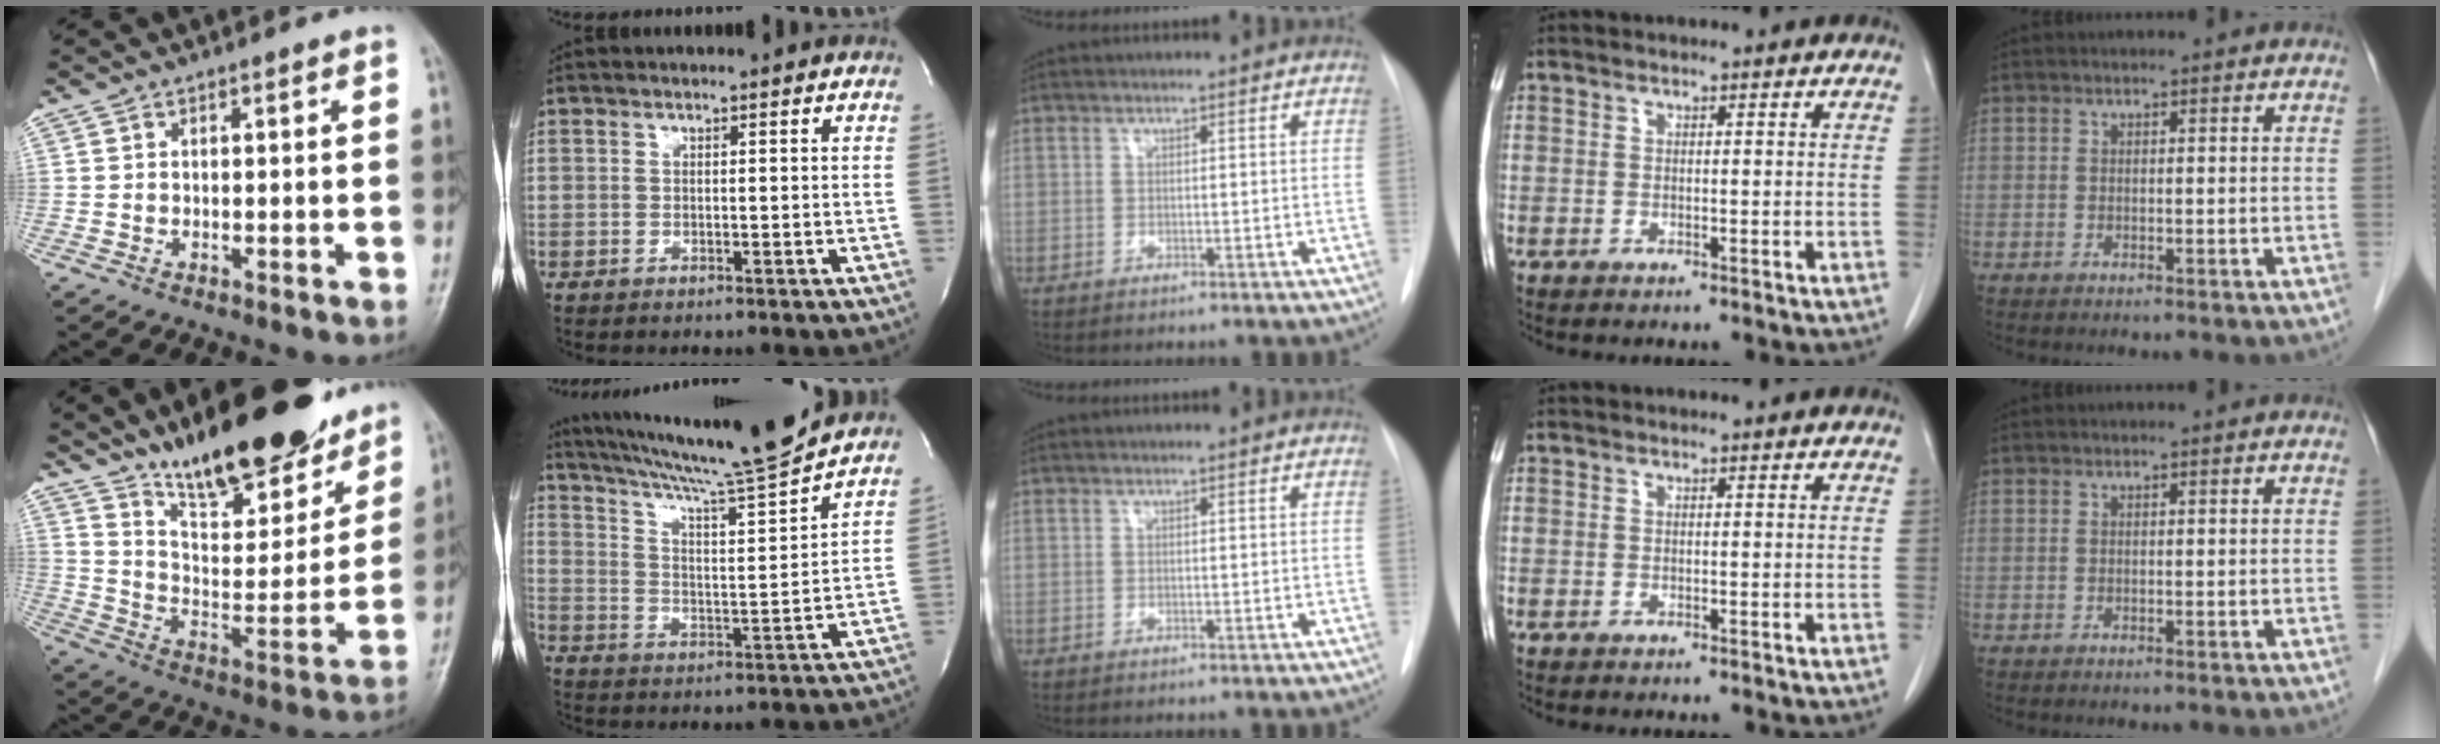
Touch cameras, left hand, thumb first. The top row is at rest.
{"thumb": {"total": 23.0, "force": [17.1, 7.6, 13.2], "torque": [-0.153, -0.088, 0.277]}, "index": {"total": 17.2, "force": [15.5, -1.8, 7.2], "torque": [-0.127, -0.028, 0.240]}}